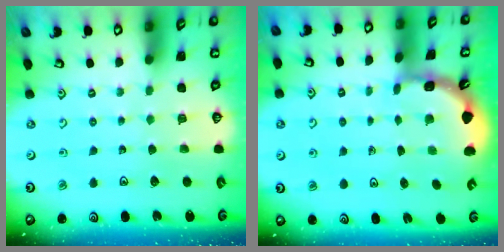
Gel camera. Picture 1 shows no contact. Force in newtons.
{"total": 2.2, "press": 2.2, "slide": 0.4}